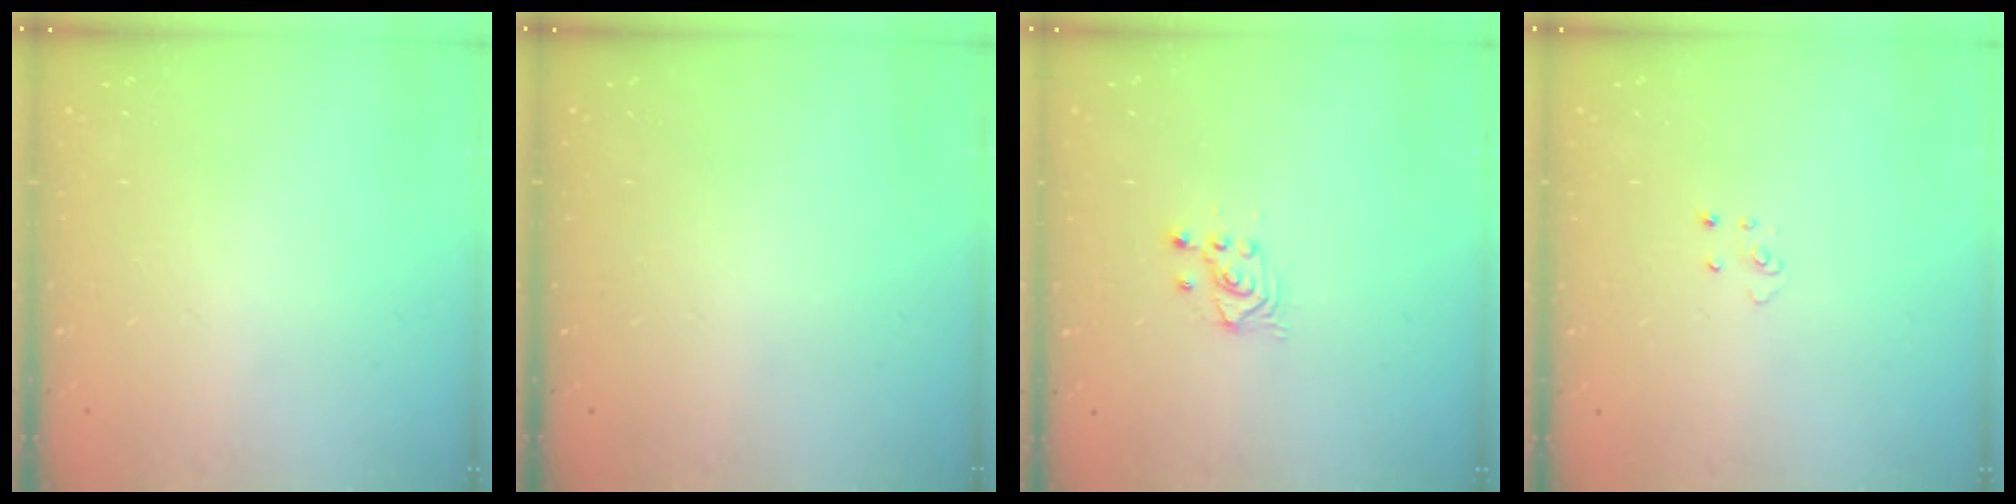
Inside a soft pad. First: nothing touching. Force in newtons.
{"total": 0.0}
{"total": 2.6, "press": 2.6, "slide": 0.1}
{"total": 3.7, "press": 3.7, "slide": 0.3}